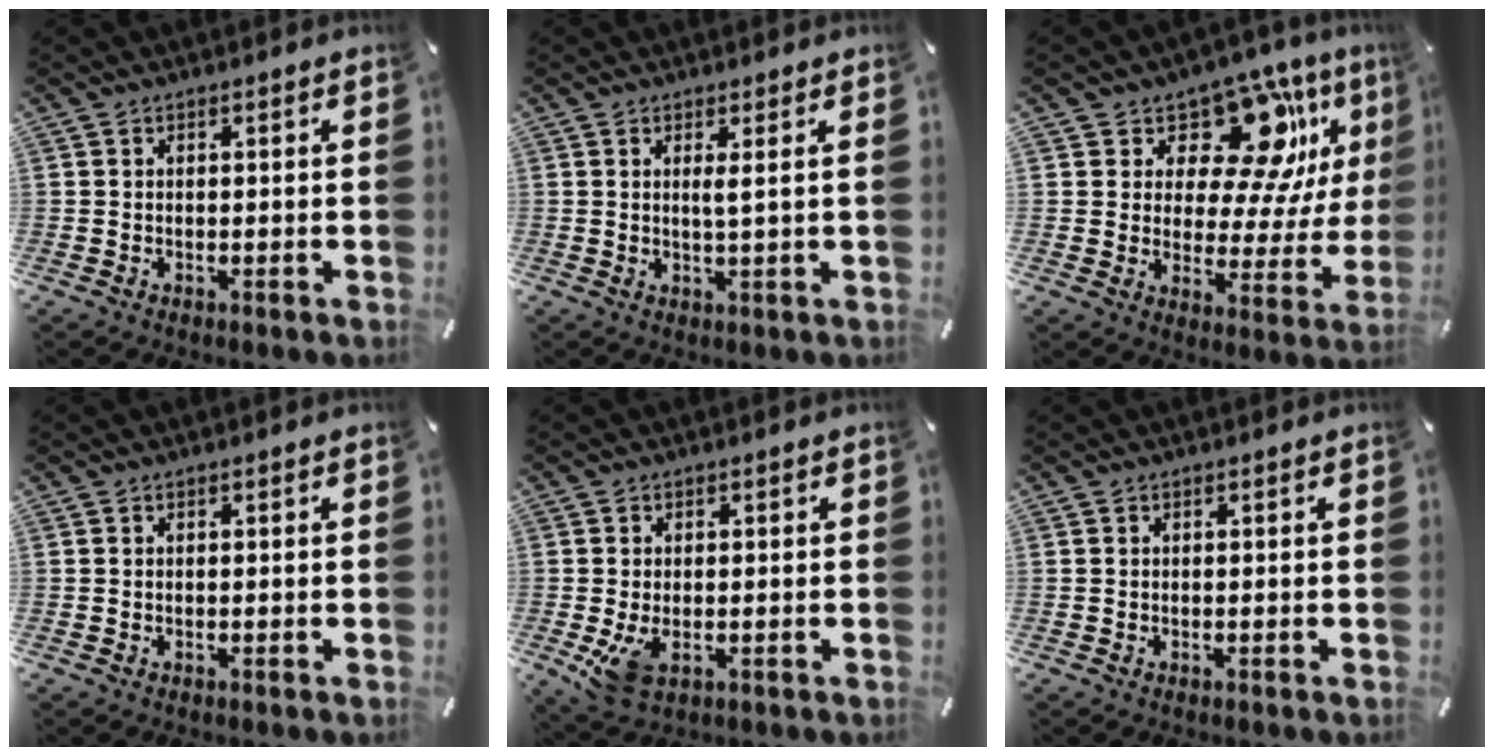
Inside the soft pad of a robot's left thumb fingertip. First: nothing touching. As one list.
[{"total": 2.7, "force": [0.8, -0.2, 2.6], "torque": [-0.052, -0.006, 0.011]}, {"total": 14.7, "force": [9.2, 8.1, 8.0], "torque": [-0.125, -0.068, 0.158]}, {"total": 0.0}, {"total": 5.0, "force": [-0.9, 3.1, 3.9], "torque": [-0.082, -0.007, -0.018]}, {"total": 0.0}]